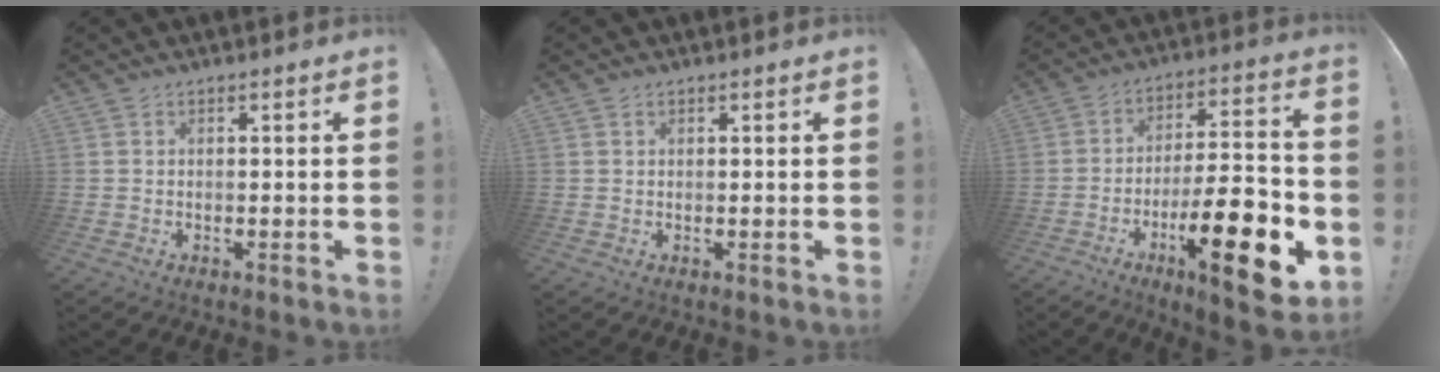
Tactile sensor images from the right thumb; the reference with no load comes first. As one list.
[{"total": 0.7, "force": [0.6, 0.3, 0.2], "torque": [0.000, -0.002, 0.010]}, {"total": 22.0, "force": [-8.5, 6.6, 19.2], "torque": [-0.290, 0.045, -0.128]}]